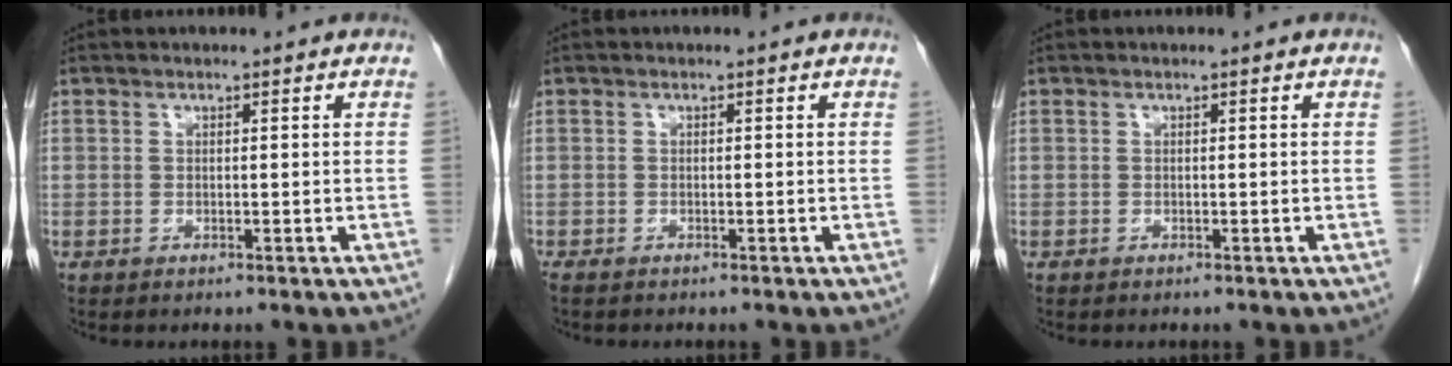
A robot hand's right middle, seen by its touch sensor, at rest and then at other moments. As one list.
[{"total": 1.4, "force": [-1.2, 0.4, 0.6], "torque": [-0.014, -0.004, -0.017]}, {"total": 0.0}]